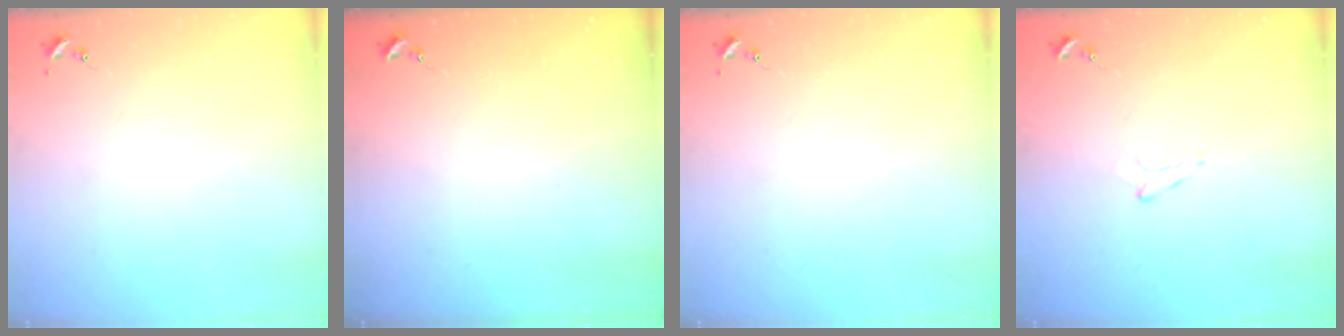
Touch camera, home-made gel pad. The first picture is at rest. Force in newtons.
{"total": 0.0}
{"total": 0.0}
{"total": 5.7, "press": 5.7, "slide": 0.7}